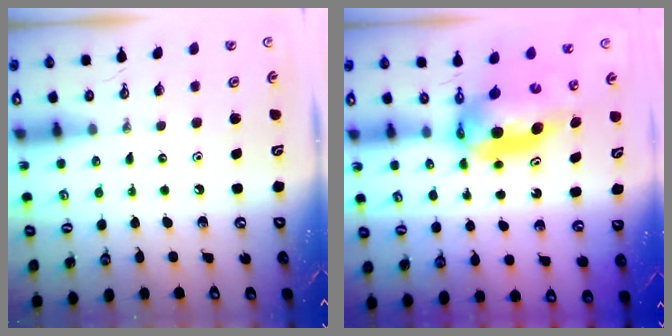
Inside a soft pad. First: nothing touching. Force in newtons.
{"total": 6.7, "press": 6.6, "slide": 0.4}